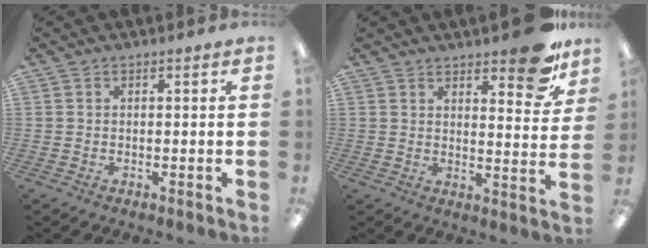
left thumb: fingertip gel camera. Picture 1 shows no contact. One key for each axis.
{"total": 11.3, "fx": 8.4, "fy": 4.0, "fz": 6.5, "tx": -0.067, "ty": -0.056, "tz": 0.140}